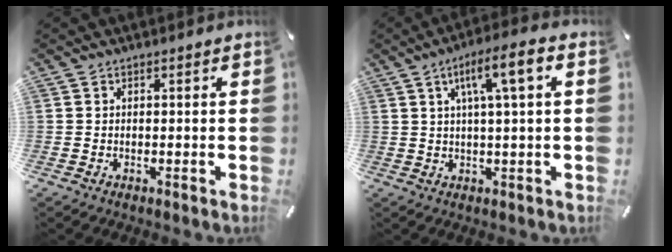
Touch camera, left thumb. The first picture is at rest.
{"total": 8.9, "force": [2.8, 1.2, 8.3], "torque": [-0.146, -0.001, 0.041]}